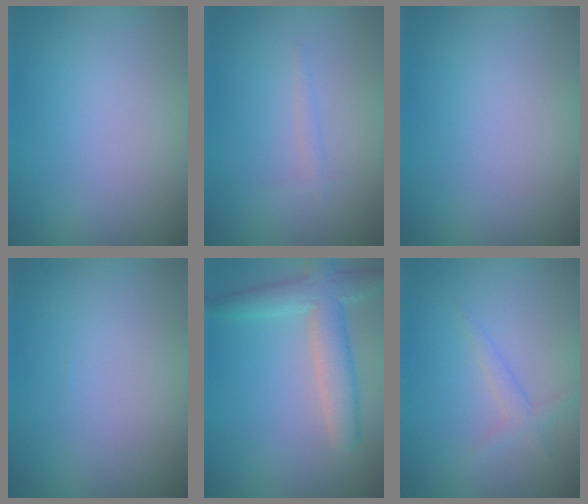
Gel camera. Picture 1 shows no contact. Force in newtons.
{"total": 1.0, "press": 1.0, "slide": 0.1}
{"total": 0.0}
{"total": 0.0}
{"total": 4.4, "press": 4.4, "slide": 0.2}
{"total": 1.3, "press": 1.3, "slide": 0.1}